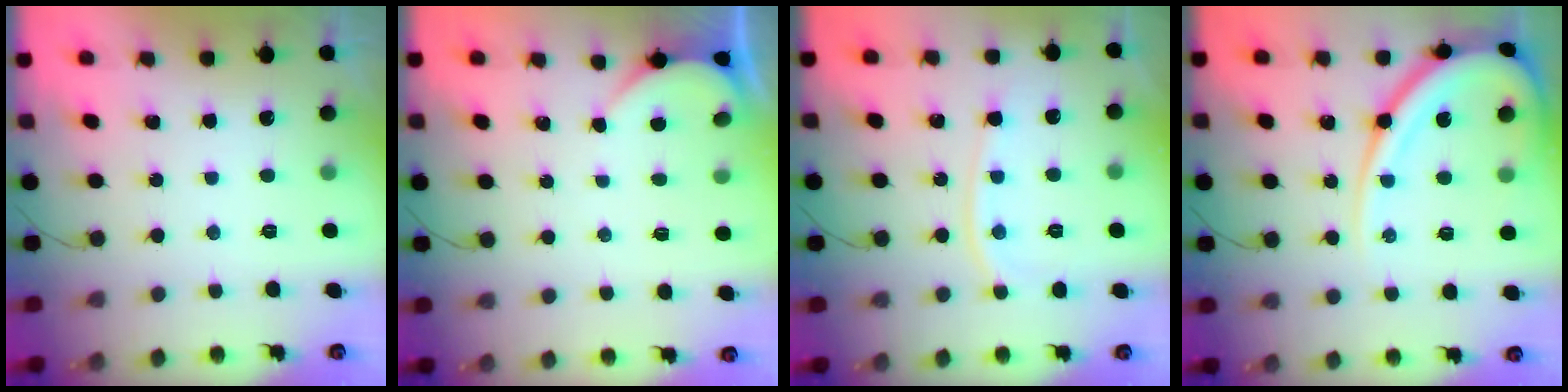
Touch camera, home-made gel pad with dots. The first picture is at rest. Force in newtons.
{"total": 1.3, "press": 1.3, "slide": 0.1}
{"total": 7.8, "press": 7.7, "slide": 0.9}
{"total": 16.1, "press": 16.0, "slide": 1.8}